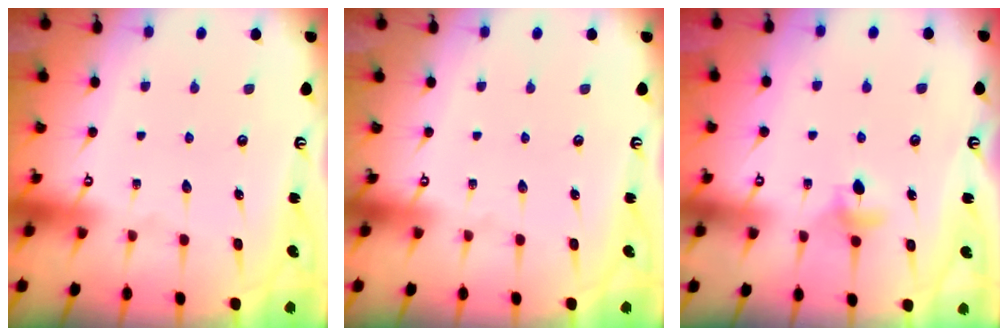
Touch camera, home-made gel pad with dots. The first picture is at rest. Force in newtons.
{"total": 0.0}
{"total": 4.9, "press": 4.8, "slide": 0.7}